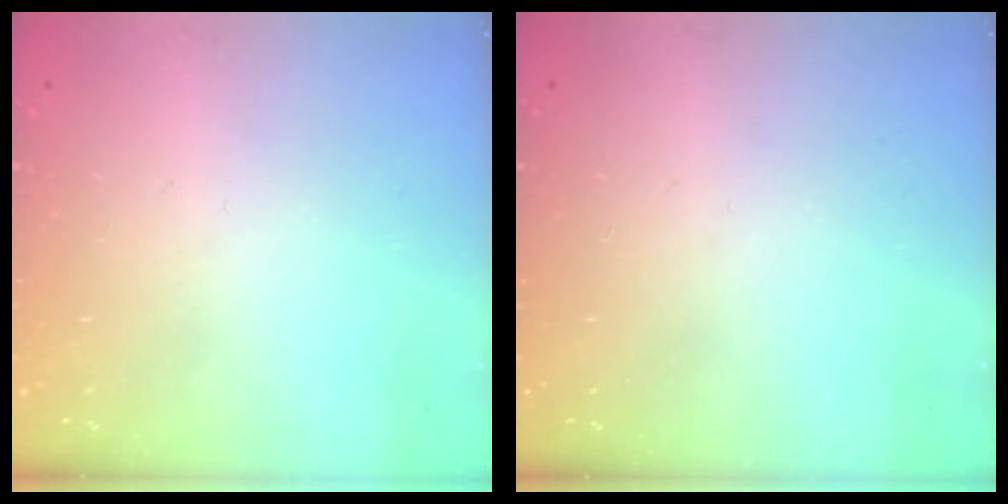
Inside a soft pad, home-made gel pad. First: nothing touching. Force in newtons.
{"total": 0.0}